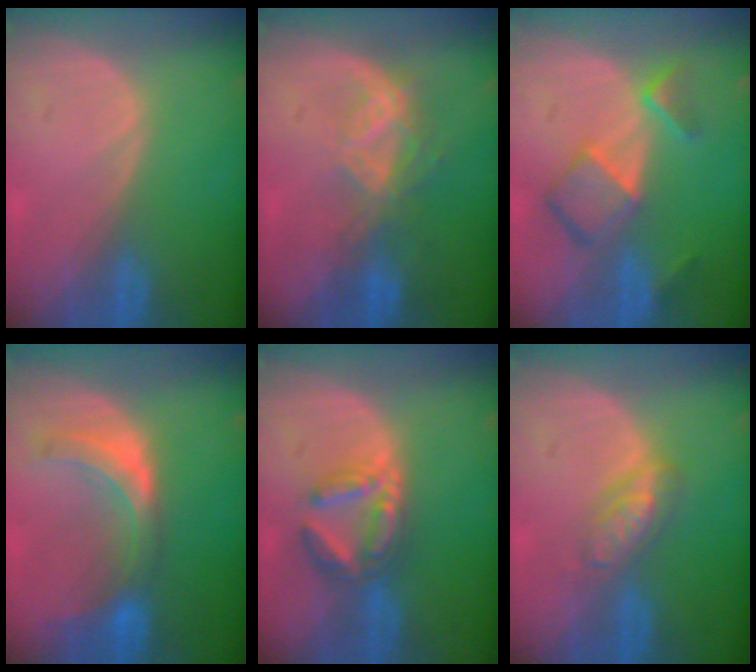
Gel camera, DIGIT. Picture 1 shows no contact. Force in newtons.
{"total": 6.7, "press": 5.7, "slide": 3.5}
{"total": 7.3, "press": 6.3, "slide": 3.7}
{"total": 7.2, "press": 6.7, "slide": 2.8}
{"total": 6.5, "press": 5.9, "slide": 2.8}
{"total": 4.6, "press": 4.3, "slide": 1.5}